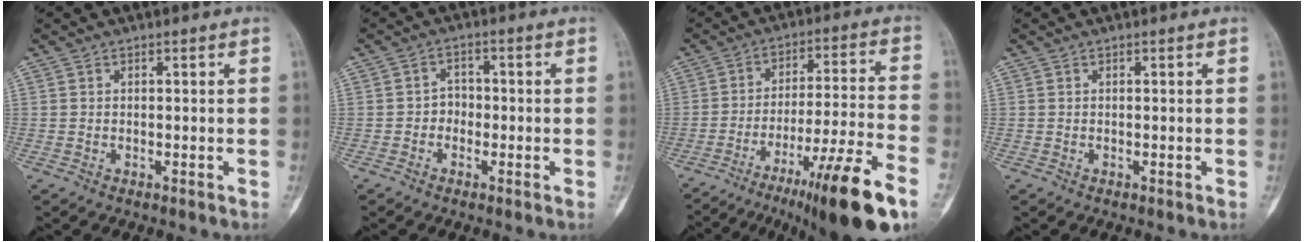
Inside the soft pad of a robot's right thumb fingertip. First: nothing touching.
{"total": 2.9, "force": [-0.9, 2.5, 1.1], "torque": [0.006, 0.013, -0.023]}
{"total": 19.5, "force": [-11.5, 1.6, 15.7], "torque": [-0.238, 0.045, -0.178]}
{"total": 0.0}